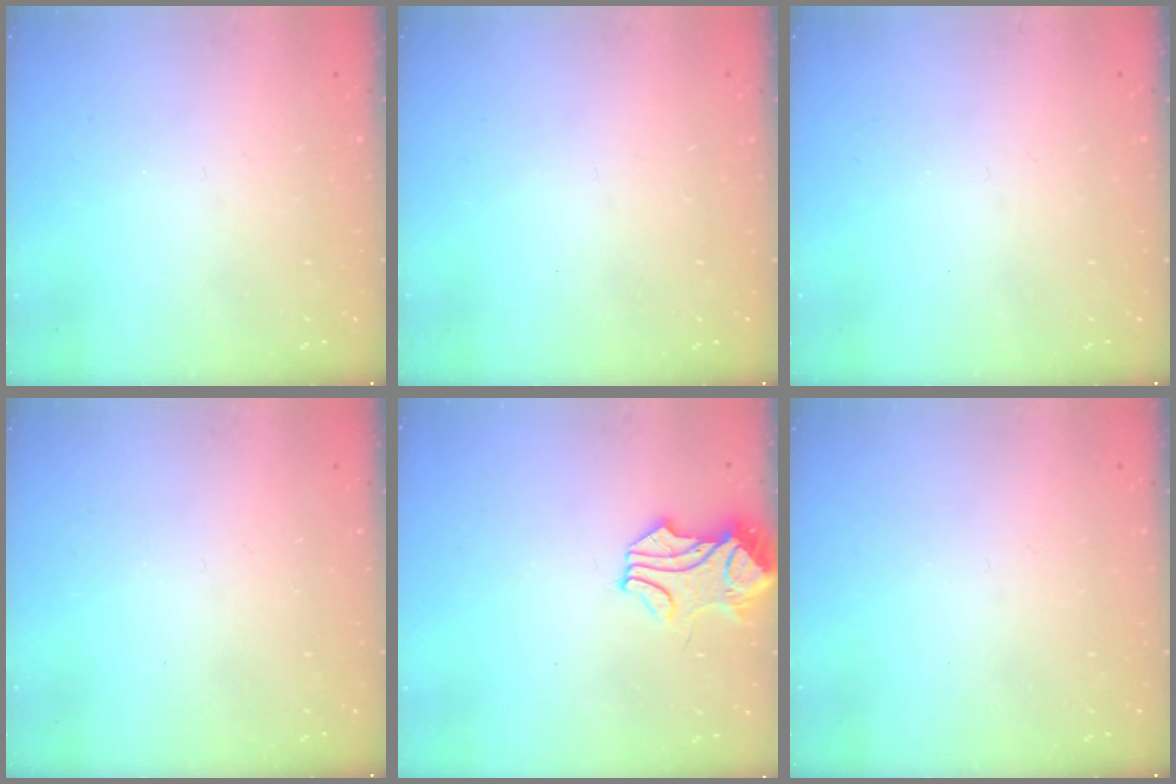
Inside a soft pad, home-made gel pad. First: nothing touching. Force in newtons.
{"total": 0.0}
{"total": 0.0}
{"total": 0.0}
{"total": 1.9, "press": 1.8, "slide": 0.6}
{"total": 0.0}